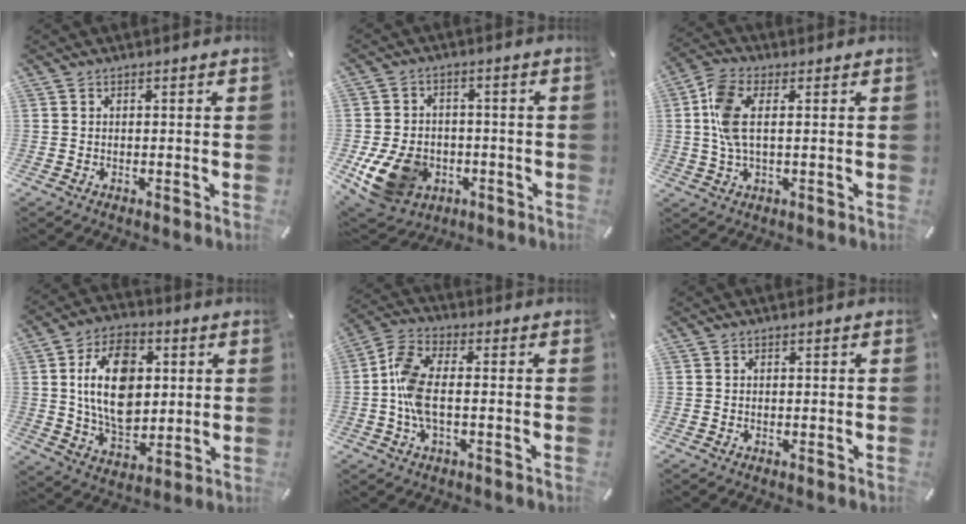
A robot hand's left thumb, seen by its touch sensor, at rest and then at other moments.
{"total": 13.2, "force": [-4.1, 10.2, 7.3], "torque": [-0.149, 0.022, -0.066]}
{"total": 8.2, "force": [1.0, 3.5, 7.3], "torque": [-0.165, -0.002, 0.014]}
{"total": 16.4, "force": [2.4, 11.2, 11.7], "torque": [-0.223, 0.009, 0.042]}
{"total": 8.4, "force": [-1.1, 3.8, 7.4], "torque": [-0.167, -0.006, -0.021]}
{"total": 0.0}